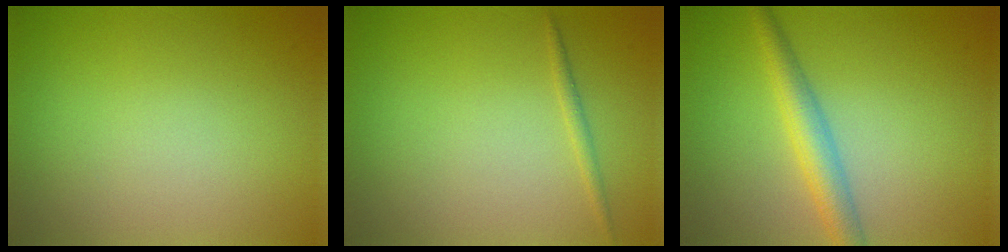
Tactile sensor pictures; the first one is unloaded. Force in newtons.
{"total": 0.8, "press": 0.8, "slide": 0.1}
{"total": 3.4, "press": 3.4, "slide": 0.0}